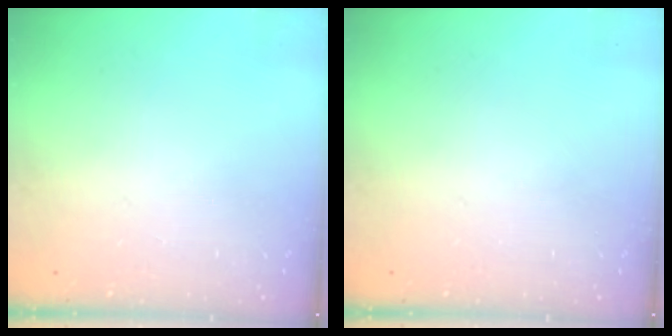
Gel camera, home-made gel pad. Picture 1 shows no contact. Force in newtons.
{"total": 0.0}